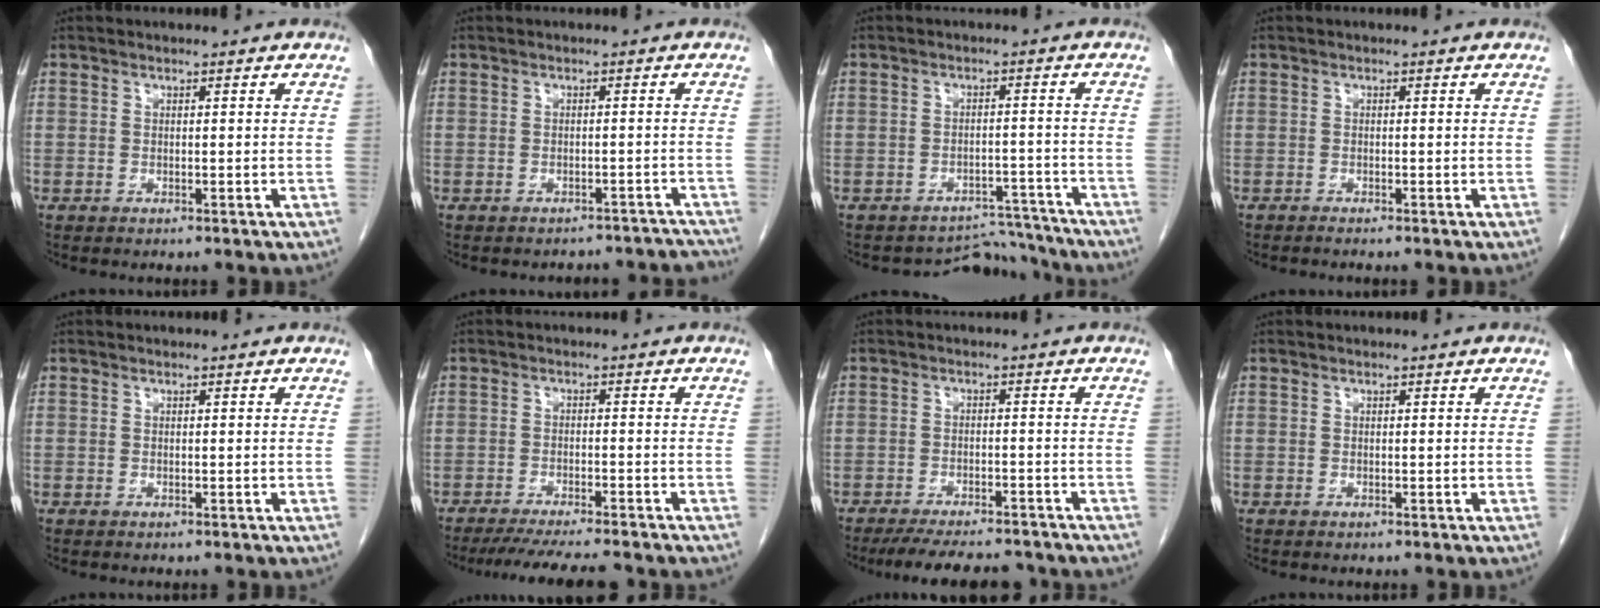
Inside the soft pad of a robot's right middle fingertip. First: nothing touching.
{"total": 7.5, "force": [-7.0, 2.7, 0.2], "torque": [0.000, 0.014, -0.064]}
{"total": 5.3, "force": [-4.9, 1.0, -1.6], "torque": [0.025, 0.027, -0.064]}
{"total": 0.6, "force": [-0.5, -0.1, 0.2], "torque": [-0.006, -0.001, -0.010]}
{"total": 0.0}
{"total": 9.9, "force": [-8.7, 0.2, 4.6], "torque": [-0.065, -0.022, -0.130]}
{"total": 11.0, "force": [-9.9, 2.0, 4.1], "torque": [-0.067, -0.006, -0.135]}
{"total": 0.0}